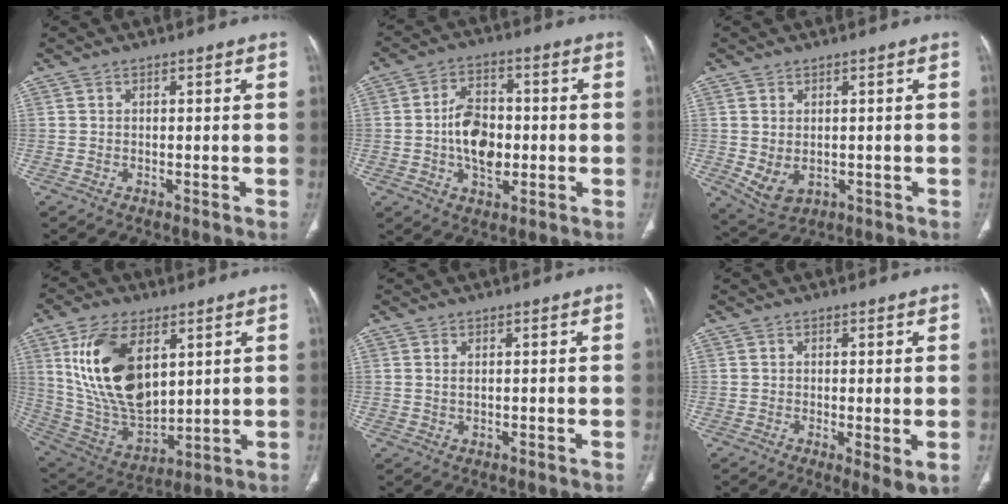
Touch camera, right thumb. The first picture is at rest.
{"total": 10.2, "force": [-1.0, 6.6, 7.8], "torque": [-0.113, 0.013, -0.021]}
{"total": 5.6, "force": [-0.5, 4.0, 4.0], "torque": [-0.070, -0.007, 0.013]}
{"total": 20.6, "force": [6.6, 11.3, 15.9], "torque": [-0.281, -0.029, 0.137]}
{"total": 1.1, "force": [0.4, 0.5, 0.9], "torque": [-0.023, 0.001, 0.012]}
{"total": 4.1, "force": [-0.6, 1.1, 3.9], "torque": [-0.065, -0.016, -0.011]}